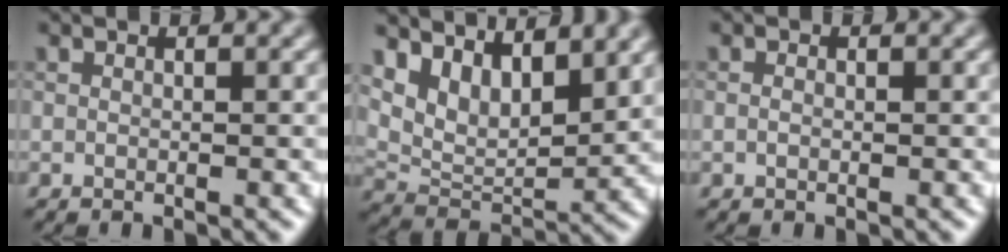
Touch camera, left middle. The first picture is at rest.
{"total": 6.4, "force": [4.1, 3.2, 3.9], "torque": [-0.073, -0.012, 0.076]}
{"total": 0.6, "force": [-0.1, 0.4, 0.4], "torque": [-0.010, 0.000, -0.001]}